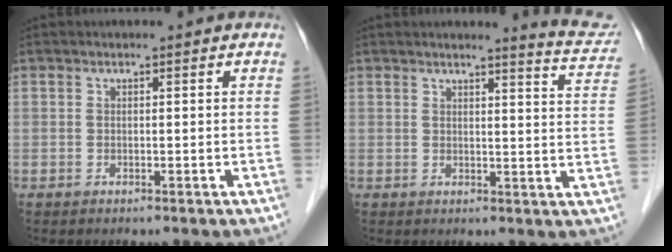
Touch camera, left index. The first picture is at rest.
{"total": 6.8, "force": [6.5, 0.0, 1.9], "torque": [-0.023, -0.032, 0.056]}